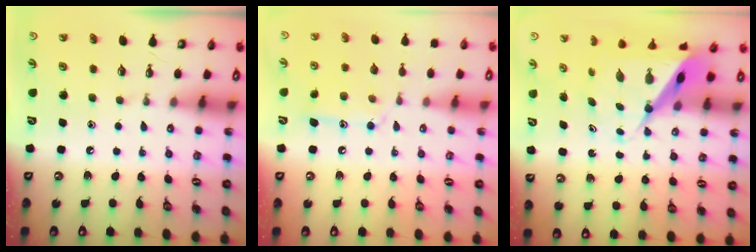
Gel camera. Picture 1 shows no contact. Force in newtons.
{"total": 12.4, "press": 12.4, "slide": 0.8}
{"total": 10.0, "press": 9.9, "slide": 0.9}